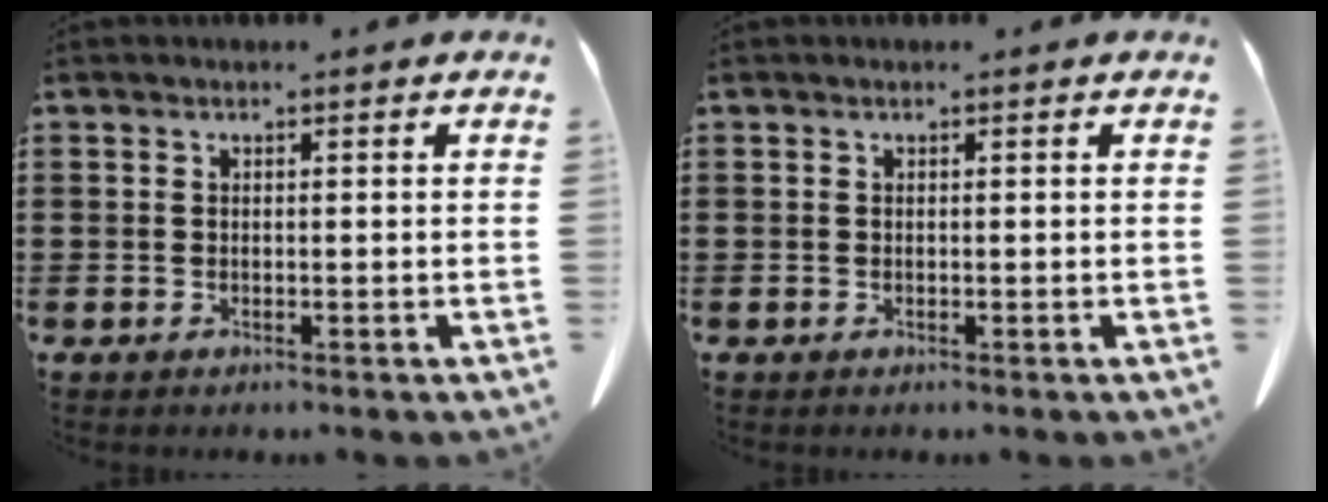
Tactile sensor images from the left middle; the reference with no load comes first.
{"total": 0.0}